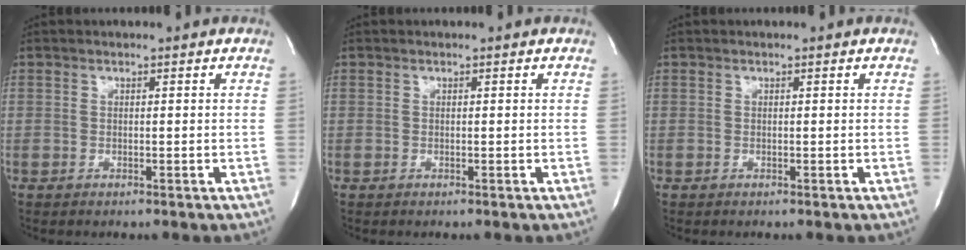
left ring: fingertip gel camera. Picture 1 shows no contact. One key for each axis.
{"total": 0.0}
{"total": 0.0}